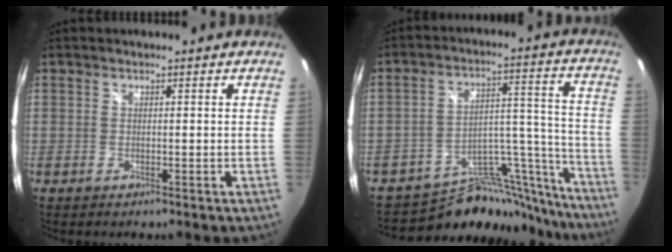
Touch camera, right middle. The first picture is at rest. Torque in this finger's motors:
{"motor_torque": [-0.61, -0.97, -0.03, -0.03]}